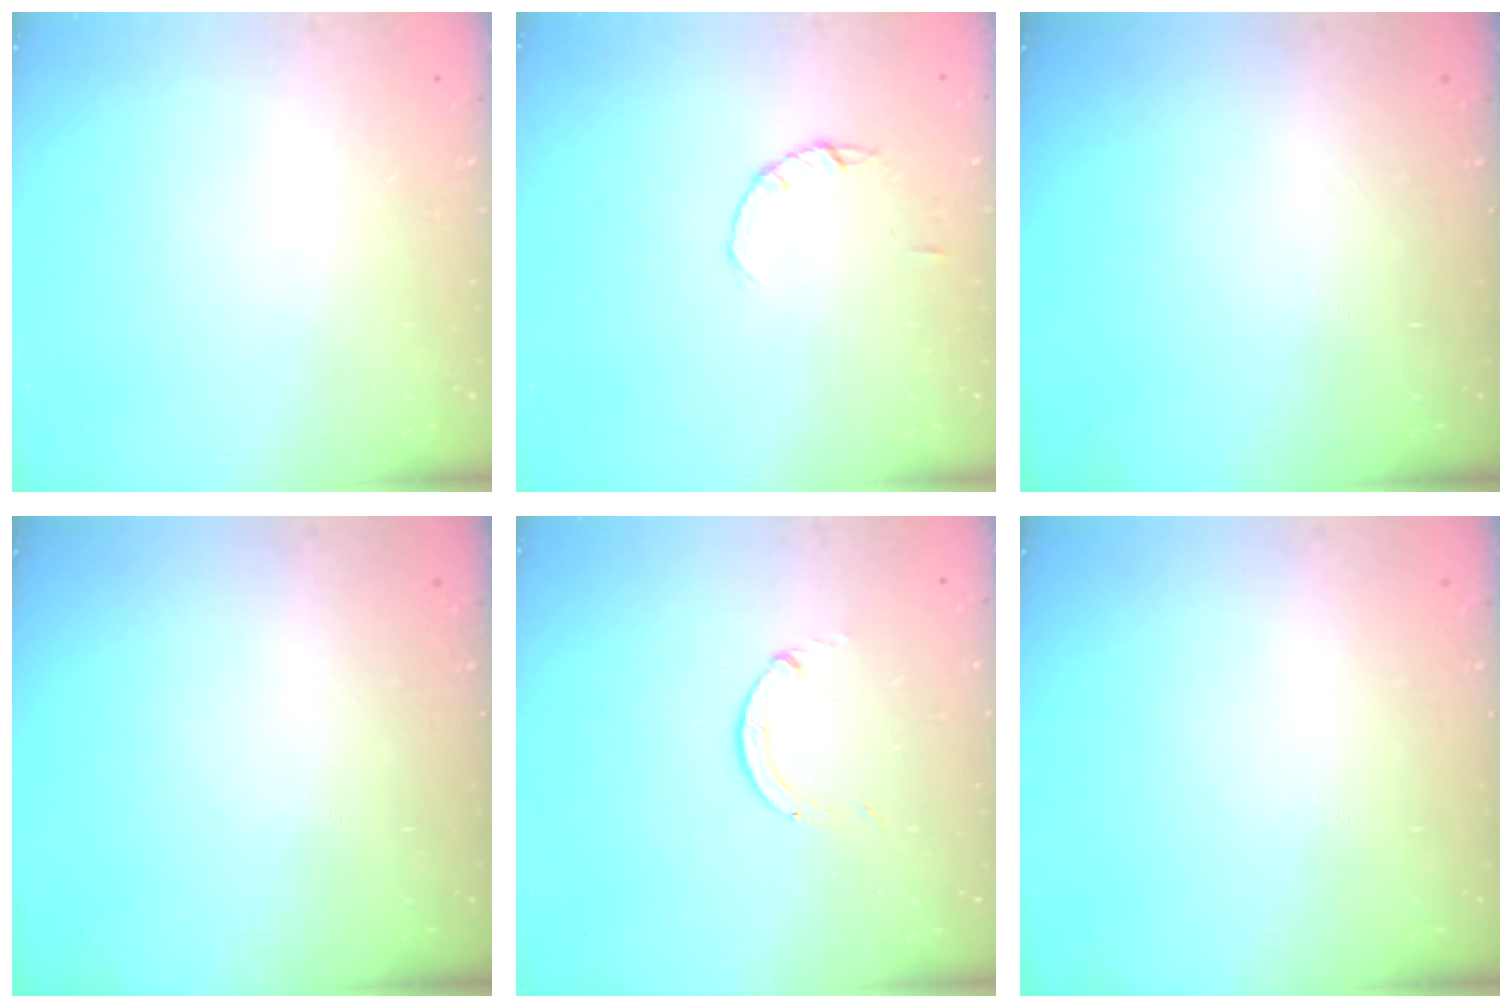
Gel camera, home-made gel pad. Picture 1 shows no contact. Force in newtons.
{"total": 1.4, "press": 1.3, "slide": 0.3}
{"total": 0.0}
{"total": 0.0}
{"total": 0.0}
{"total": 0.0}